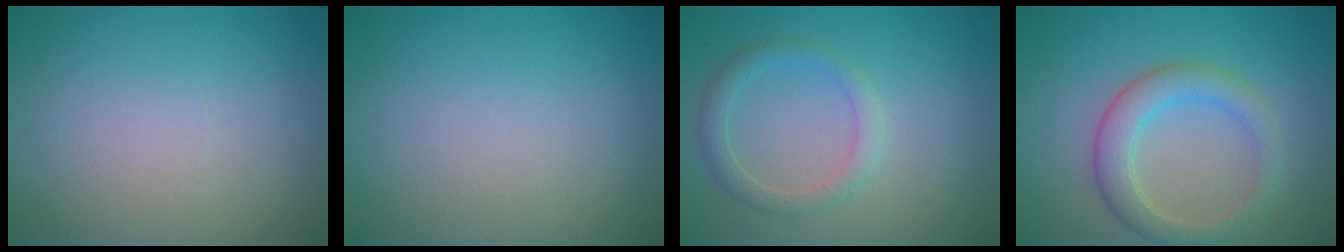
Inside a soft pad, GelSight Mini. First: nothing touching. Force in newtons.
{"total": 0.0}
{"total": 2.1, "press": 2.1, "slide": 0.1}
{"total": 3.9, "press": 3.9, "slide": 0.0}